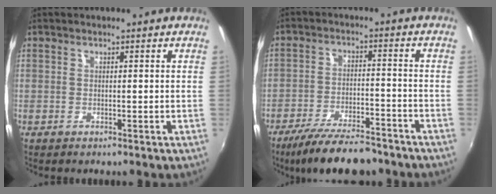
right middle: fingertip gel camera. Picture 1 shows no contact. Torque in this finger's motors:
{"motor_torque": [1.05, -1.09, 0.62, 0.16]}